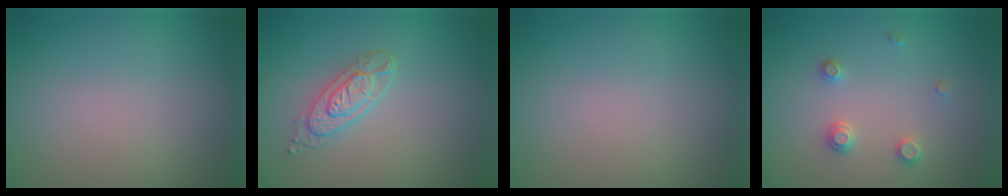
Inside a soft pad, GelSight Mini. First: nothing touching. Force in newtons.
{"total": 2.6, "press": 2.4, "slide": 1.1}
{"total": 0.0}
{"total": 1.8, "press": 1.7, "slide": 0.3}